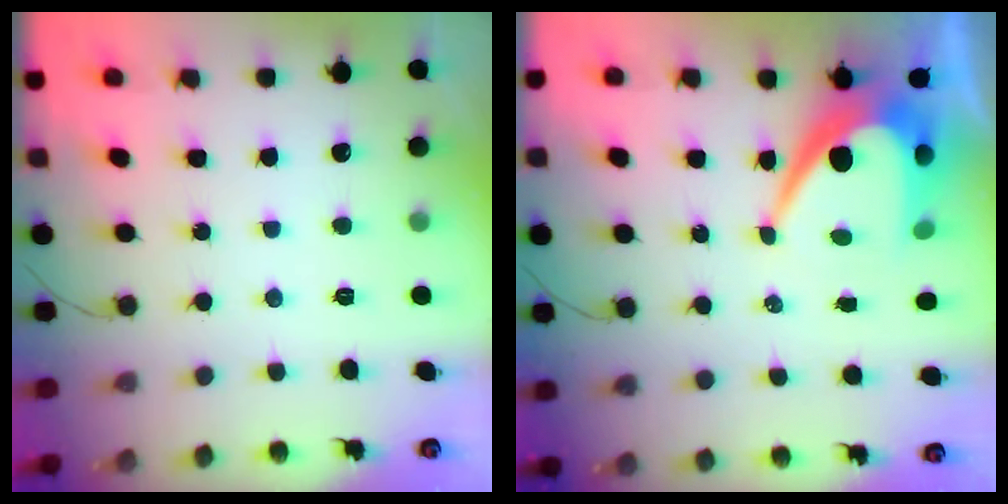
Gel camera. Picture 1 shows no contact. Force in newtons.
{"total": 11.0, "press": 11.0, "slide": 0.8}